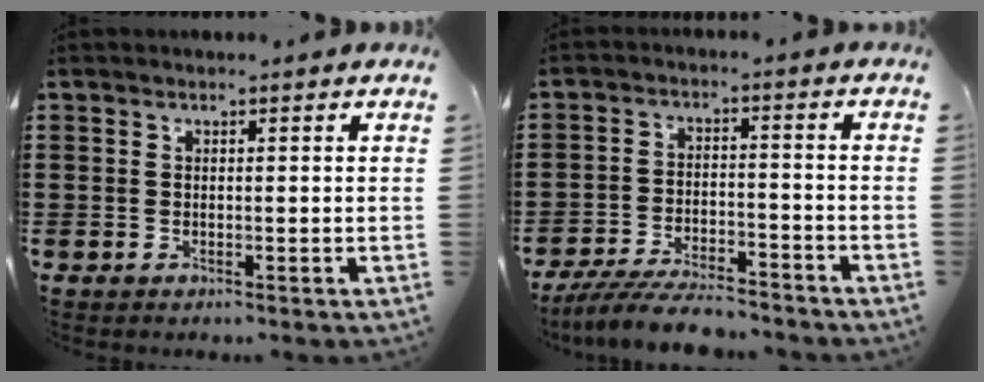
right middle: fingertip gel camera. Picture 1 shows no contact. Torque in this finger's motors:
{"motor_torque": [0.86, -0.36, 0.11, 0.14]}